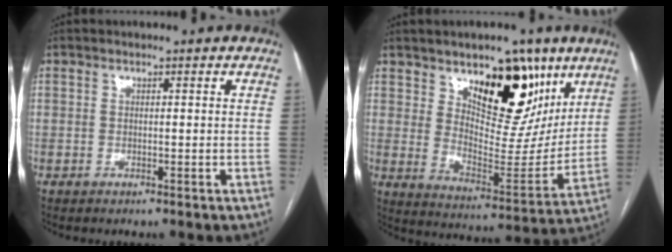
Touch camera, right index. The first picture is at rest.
{"total": 16.3, "force": [9.3, 7.4, 11.2], "torque": [-0.139, -0.008, 0.153]}